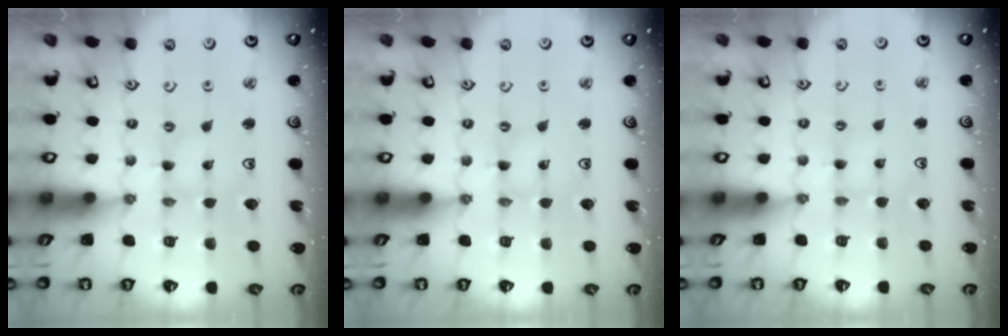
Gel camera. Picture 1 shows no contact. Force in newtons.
{"total": 0.0}
{"total": 2.8, "press": 2.8, "slide": 0.3}